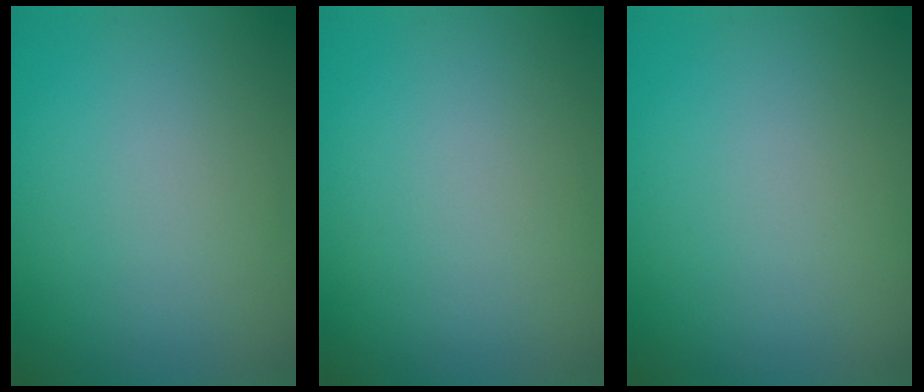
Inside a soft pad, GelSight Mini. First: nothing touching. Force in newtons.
{"total": 0.0}
{"total": 0.0}